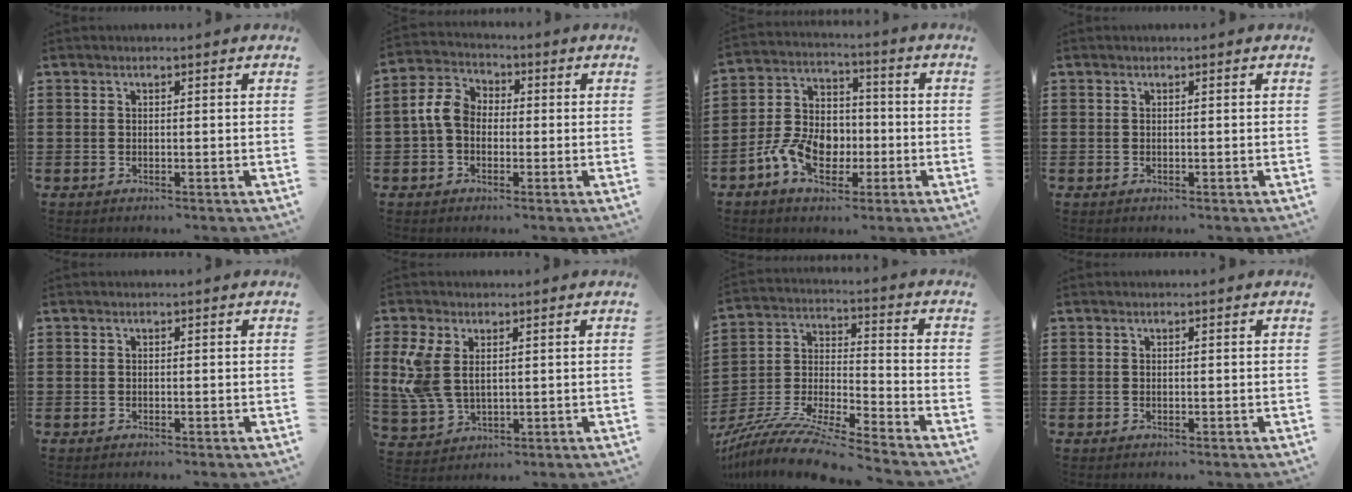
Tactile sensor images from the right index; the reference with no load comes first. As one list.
[{"total": 6.1, "force": [-0.6, 4.5, 4.1], "torque": [-0.111, 0.006, -0.021]}, {"total": 9.2, "force": [-2.8, 6.9, 5.5], "torque": [-0.127, 0.012, -0.052]}, {"total": 0.0}, {"total": 0.0}, {"total": 5.5, "force": [1.4, 3.4, 4.0], "torque": [-0.109, 0.000, 0.022]}, {"total": 9.7, "force": [-9.0, 0.2, 3.8], "torque": [-0.084, 0.000, -0.186]}, {"total": 0.0}]